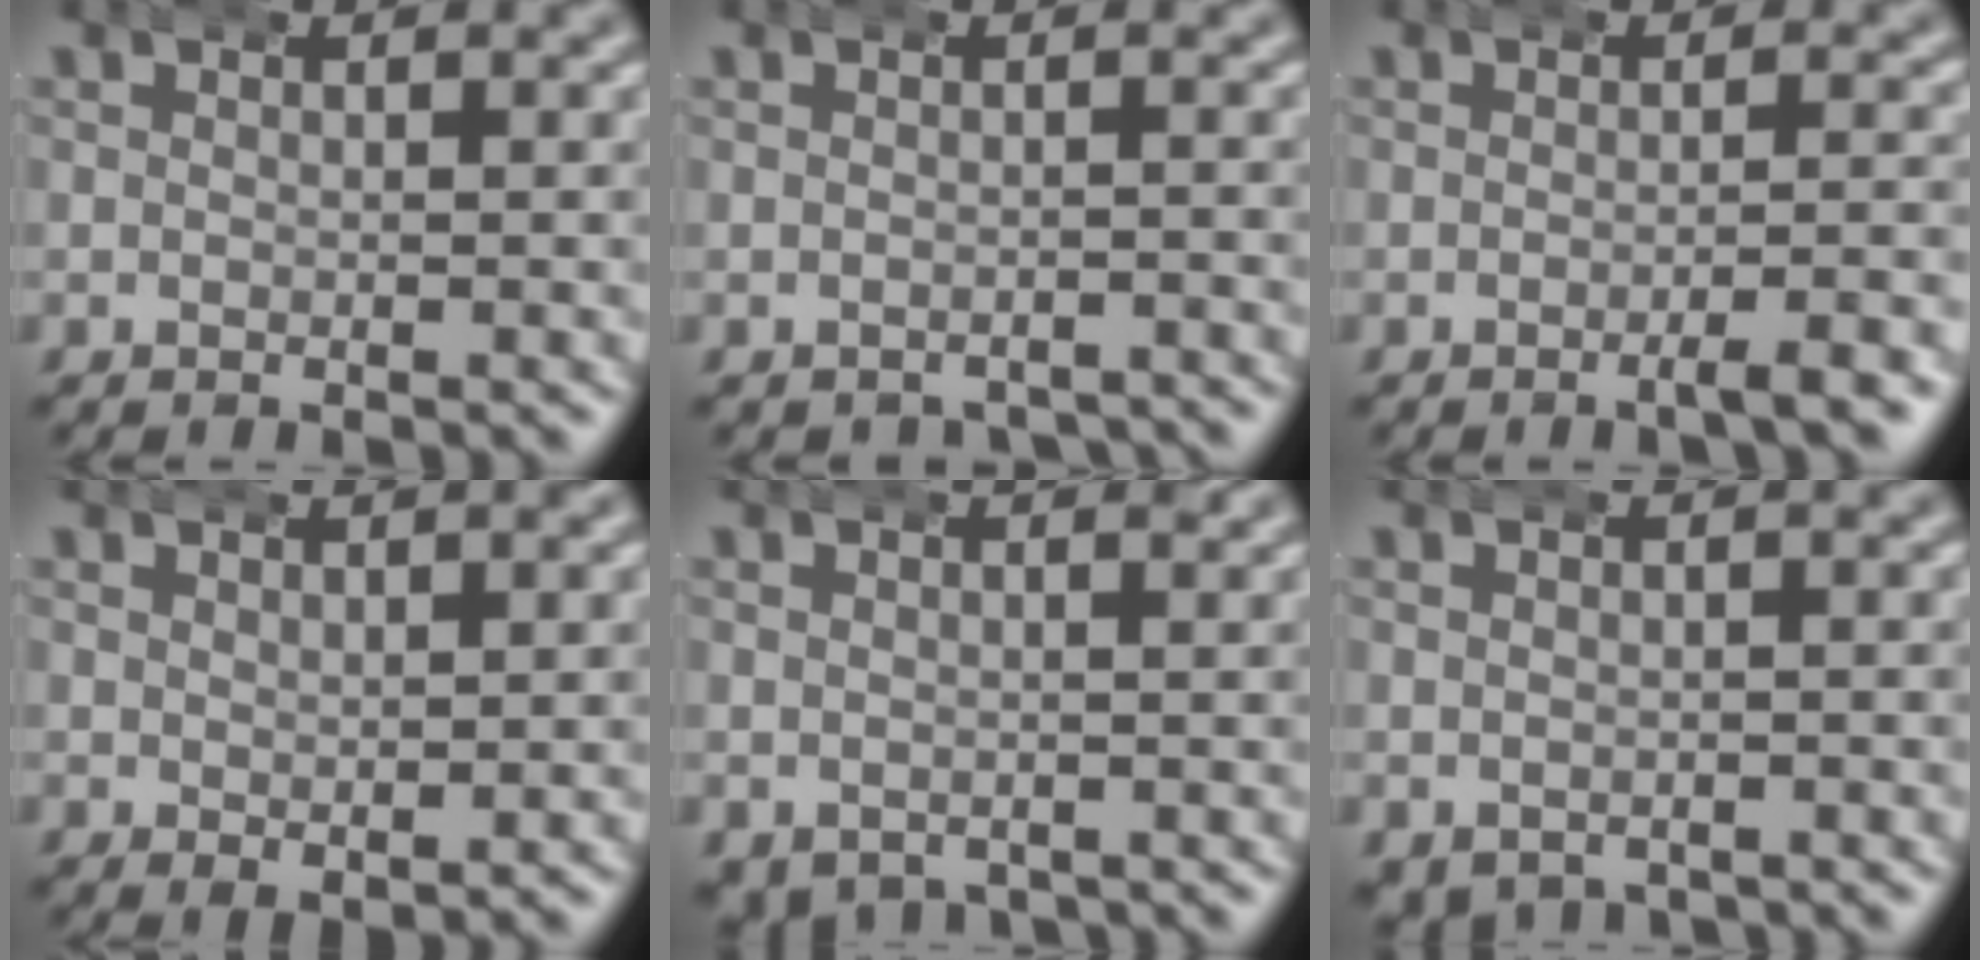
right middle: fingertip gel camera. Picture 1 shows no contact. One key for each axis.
{"total": 2.1, "fx": -2.1, "fy": 0.3, "fz": 0.1, "tx": 0.000, "ty": -0.009, "tz": -0.029}
{"total": 2.2, "fx": -1.5, "fy": 0.0, "fz": 1.6, "tx": -0.022, "ty": 0.005, "tz": -0.029}
{"total": 2.0, "fx": 1.1, "fy": 0.7, "fz": 1.6, "tx": -0.020, "ty": -0.008, "tz": 0.025}
{"total": 2.0, "fx": -1.2, "fy": 1.3, "fz": 0.9, "tx": -0.023, "ty": -0.017, "tz": -0.010}
{"total": 2.0, "fx": -1.4, "fy": 1.4, "fz": 0.6, "tx": -0.019, "ty": -0.016, "tz": -0.014}